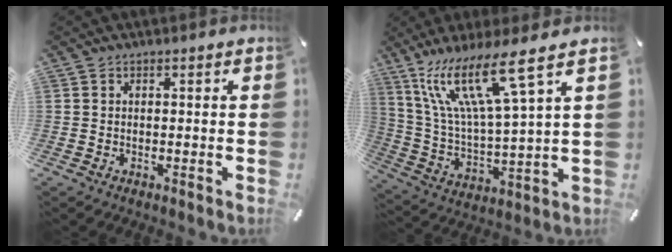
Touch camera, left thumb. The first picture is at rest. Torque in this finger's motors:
{"motor_torque": [2.35, 1.42, 1.39, -1.38, 0.42]}